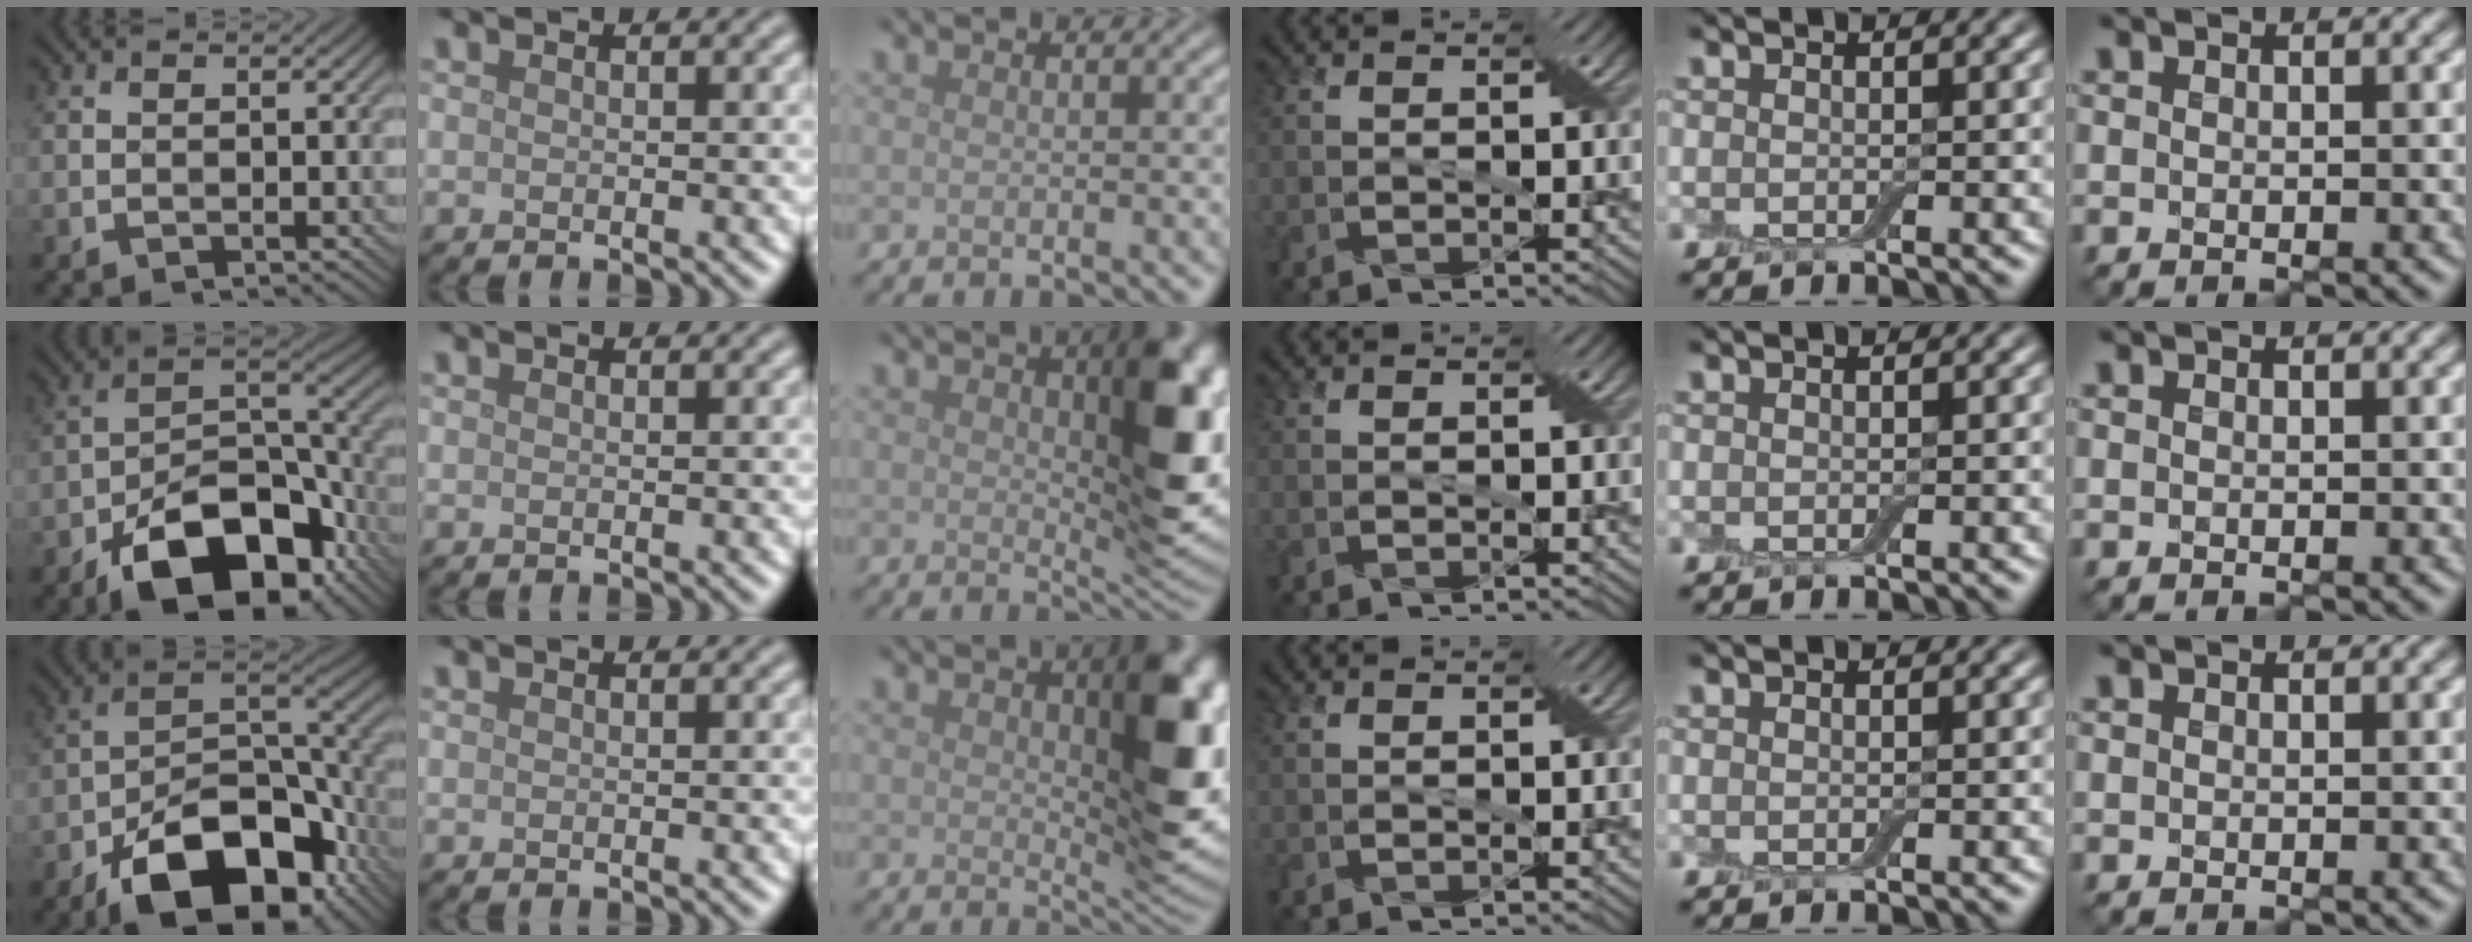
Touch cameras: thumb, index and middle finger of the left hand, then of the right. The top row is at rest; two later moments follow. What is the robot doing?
{"motion": "cut", "object": "aluminum foil"}